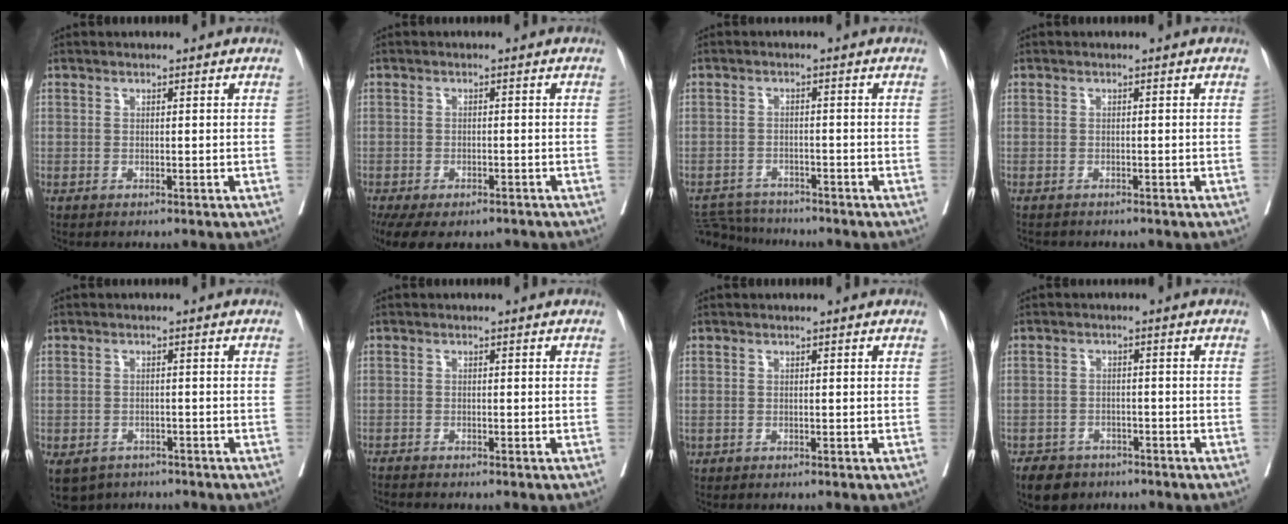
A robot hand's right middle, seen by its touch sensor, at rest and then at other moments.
{"total": 13.3, "force": [-9.5, 6.0, 7.1], "torque": [-0.180, -0.018, -0.126]}
{"total": 6.4, "force": [-6.3, 0.7, 0.2], "torque": [-0.003, -0.003, -0.108]}
{"total": 4.2, "force": [-3.7, 1.1, 1.5], "torque": [-0.025, -0.005, -0.053]}
{"total": 9.2, "force": [-6.2, 6.1, 3.0], "torque": [-0.084, -0.012, -0.084]}
{"total": 2.1, "force": [-2.0, -0.4, 0.5], "torque": [-0.013, -0.006, -0.038]}
{"total": 0.0}
{"total": 5.4, "force": [-4.1, 3.2, 1.3], "torque": [-0.023, 0.002, -0.067]}